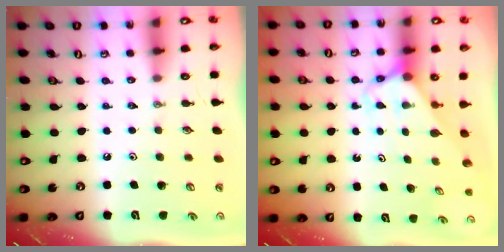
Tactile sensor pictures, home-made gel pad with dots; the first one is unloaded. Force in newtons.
{"total": 2.8, "press": 2.8, "slide": 0.2}